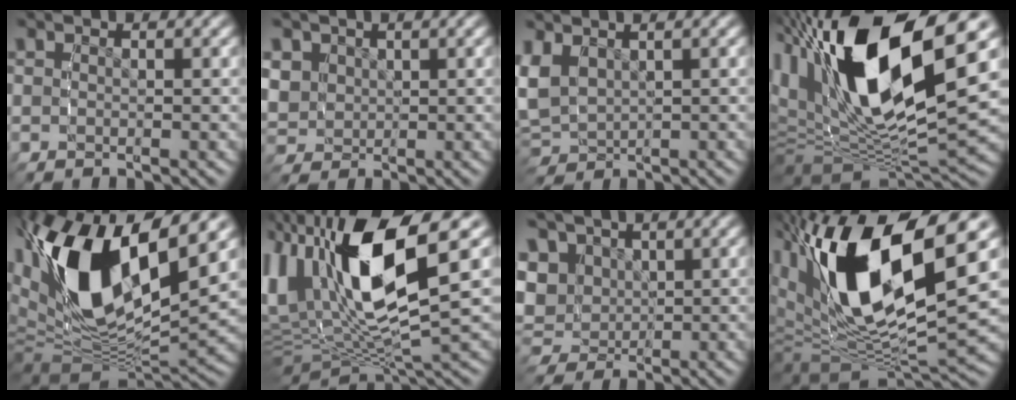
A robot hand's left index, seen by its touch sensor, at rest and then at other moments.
{"total": 4.5, "force": [0.3, 4.2, 1.6], "torque": [-0.057, -0.021, 0.015]}
{"total": 5.9, "force": [-0.7, 5.3, 2.6], "torque": [-0.098, -0.035, -0.002]}
{"total": 19.9, "force": [2.6, 12.5, 15.2], "torque": [-0.315, -0.022, 0.044]}
{"total": 15.4, "force": [1.6, 9.4, 12.1], "torque": [-0.277, -0.033, 0.031]}
{"total": 14.9, "force": [0.3, 9.1, 11.7], "torque": [-0.218, -0.009, 0.004]}
{"total": 8.5, "force": [0.8, 7.7, 3.4], "torque": [-0.099, -0.021, 0.010]}
{"total": 18.2, "force": [0.9, 11.1, 14.4], "torque": [-0.297, -0.033, 0.022]}